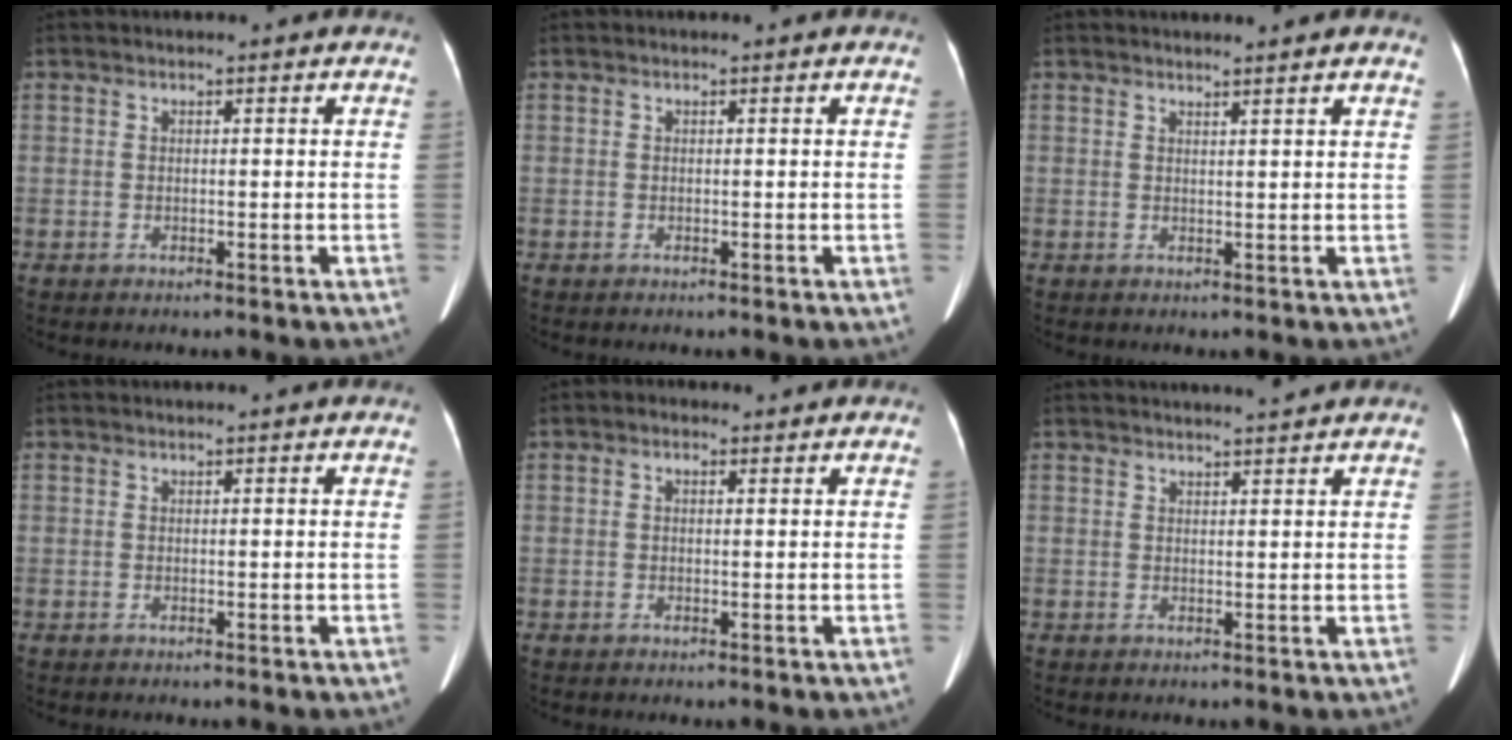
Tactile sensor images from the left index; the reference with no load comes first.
{"total": 0.0}
{"total": 1.7, "force": [1.4, -0.5, 0.7], "torque": [-0.027, -0.003, 0.023]}
{"total": 0.0}
{"total": 1.0, "force": [0.2, 0.7, 0.7], "torque": [-0.018, 0.006, 0.000]}
{"total": 2.8, "force": [2.6, -0.5, 0.8], "torque": [-0.011, 0.003, 0.038]}